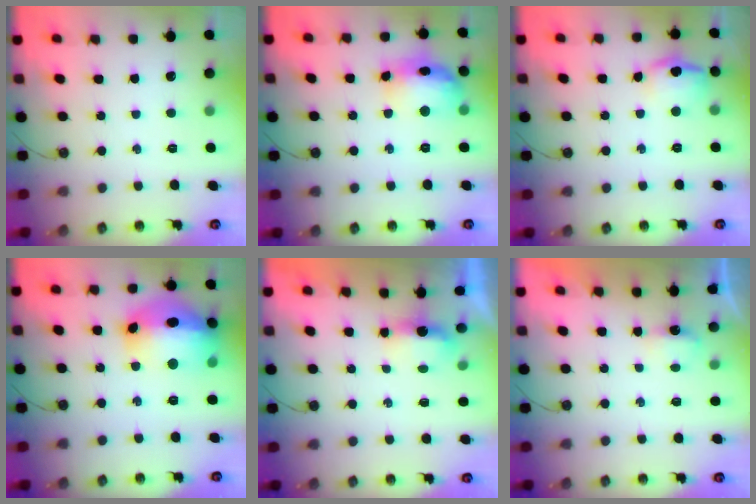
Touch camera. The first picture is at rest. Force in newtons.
{"total": 15.8, "press": 15.7, "slide": 1.2}
{"total": 10.2, "press": 10.1, "slide": 1.4}
{"total": 21.2, "press": 21.1, "slide": 2.0}
{"total": 3.9, "press": 3.8, "slide": 0.8}
{"total": 5.5, "press": 2.6, "slide": 4.9}